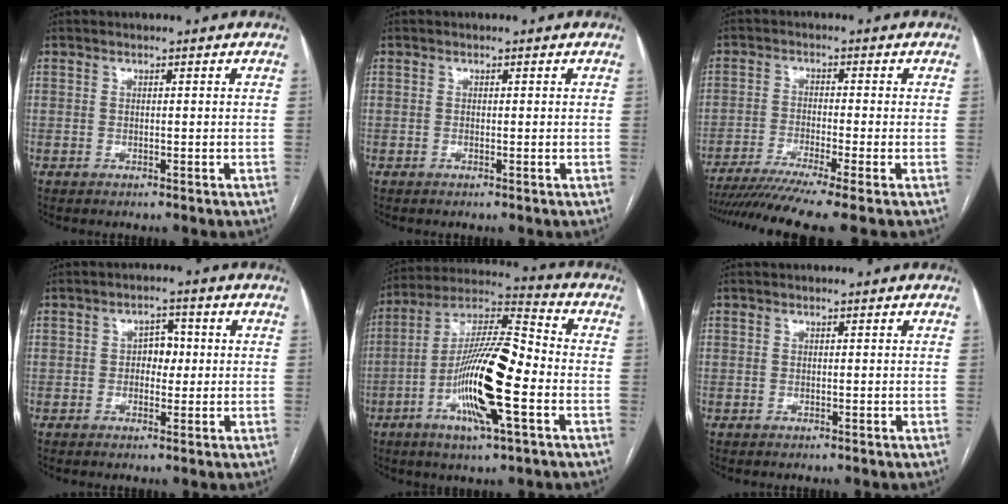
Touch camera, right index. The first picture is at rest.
{"total": 0.0}
{"total": 11.0, "force": [-8.8, -1.8, 6.2], "torque": [-0.085, -0.028, -0.139]}
{"total": 3.2, "force": [0.0, 2.2, 2.4], "torque": [-0.028, 0.010, -0.001]}
{"total": 17.0, "force": [-4.7, 2.3, 16.1], "torque": [-0.311, 0.001, -0.085]}
{"total": 0.0}